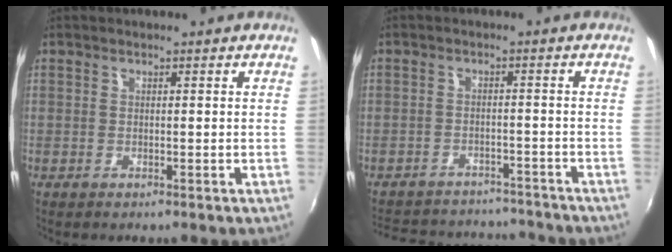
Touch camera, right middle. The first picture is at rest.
{"total": 15.5, "force": [-13.3, 6.5, 4.7], "torque": [-0.117, 0.040, -0.171]}